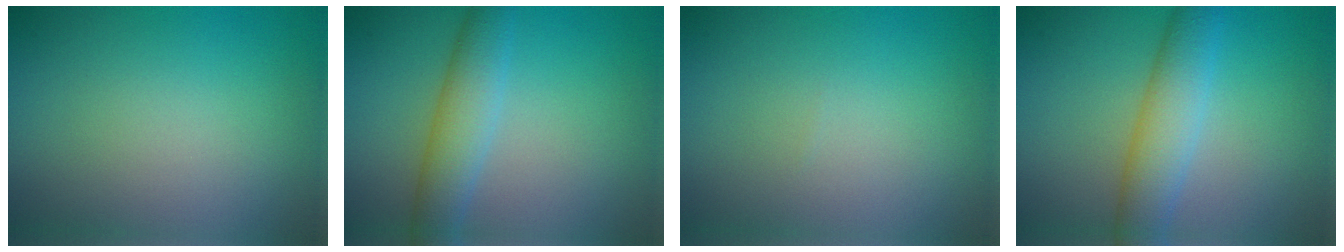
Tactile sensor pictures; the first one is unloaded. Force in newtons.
{"total": 4.2, "press": 4.2, "slide": 0.4}
{"total": 0.0}
{"total": 4.6, "press": 4.6, "slide": 0.2}